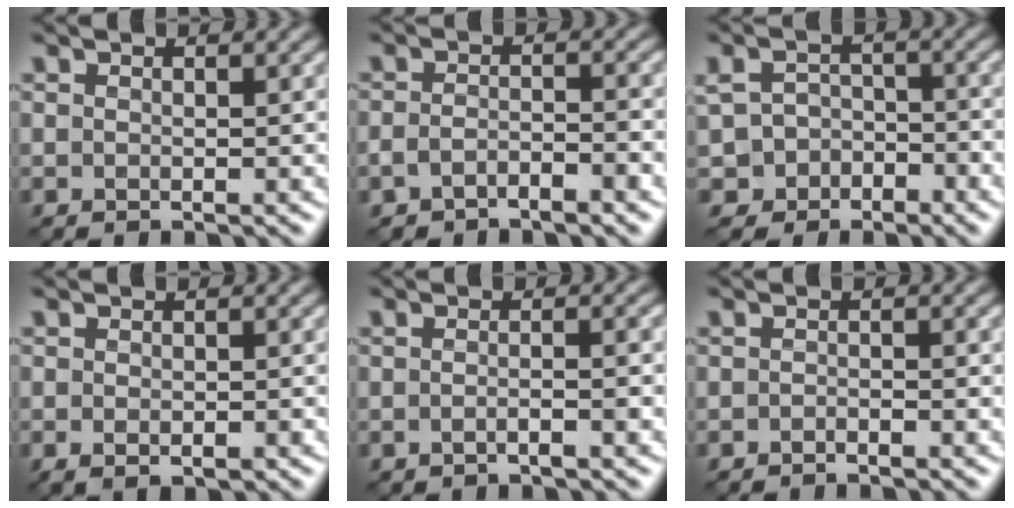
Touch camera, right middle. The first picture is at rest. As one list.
[{"total": 2.1, "force": [-1.6, 0.6, 1.2], "torque": [-0.024, 0.004, -0.034]}, {"total": 3.3, "force": [-2.2, 2.4, 0.4], "torque": [0.007, 0.010, -0.036]}, {"total": 2.2, "force": [-0.6, 1.3, 1.6], "torque": [-0.013, -0.003, -0.003]}, {"total": 2.0, "force": [-0.9, 0.5, 1.7], "torque": [-0.020, 0.003, -0.018]}, {"total": 0.8, "force": [-0.7, 0.0, 0.4], "torque": [-0.007, 0.003, -0.013]}]